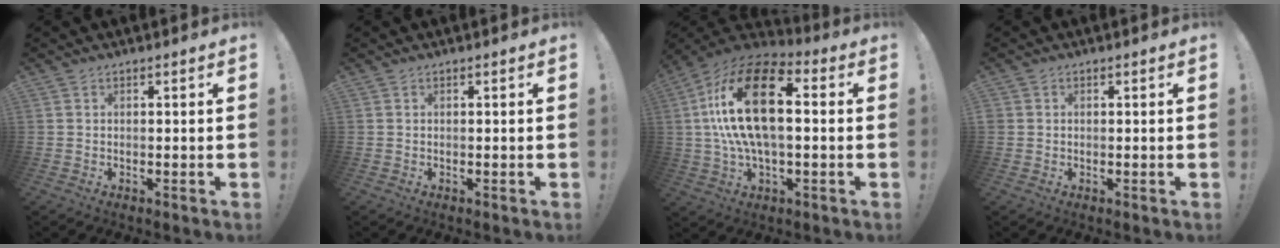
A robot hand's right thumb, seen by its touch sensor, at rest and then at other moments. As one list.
[{"total": 0.0}, {"total": 23.4, "force": [3.0, 11.3, 20.2], "torque": [-0.381, 0.009, 0.047]}, {"total": 0.9, "force": [-0.1, 0.9, -0.2], "torque": [0.006, 0.002, -0.002]}]